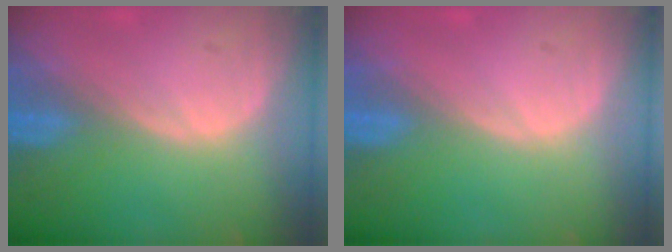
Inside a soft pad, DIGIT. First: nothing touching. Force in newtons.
{"total": 0.0}